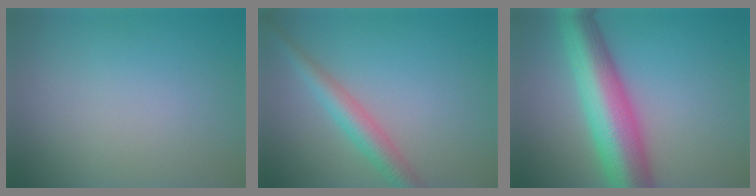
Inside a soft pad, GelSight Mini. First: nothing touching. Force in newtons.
{"total": 3.3, "press": 3.3, "slide": 0.1}
{"total": 10.0, "press": 10.0, "slide": 0.2}